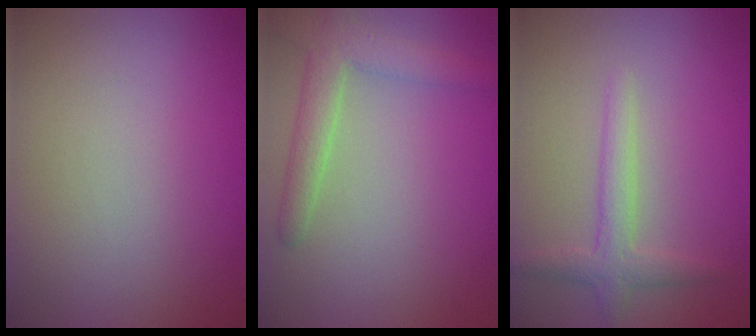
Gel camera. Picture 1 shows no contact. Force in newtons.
{"total": 3.4, "press": 3.4, "slide": 0.4}
{"total": 2.4, "press": 2.4, "slide": 0.1}